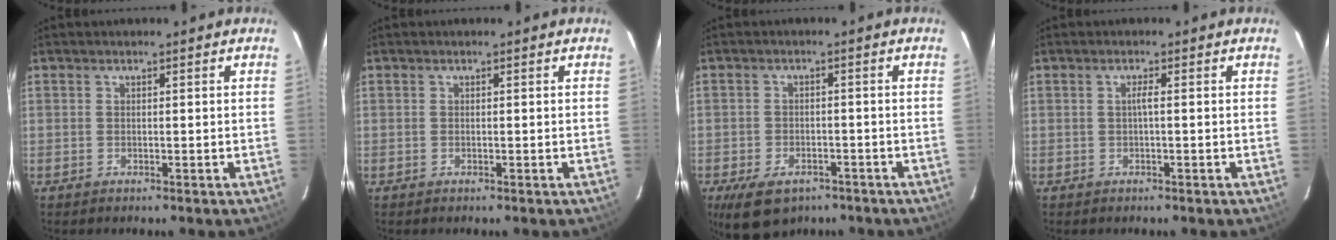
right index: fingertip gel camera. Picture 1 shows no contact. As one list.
[{"total": 0.0}, {"total": 9.0, "force": [-5.9, 5.1, 4.7], "torque": [-0.102, -0.013, -0.086]}, {"total": 1.0, "force": [-0.1, -0.1, 1.0], "torque": [-0.016, 0.003, -0.004]}]